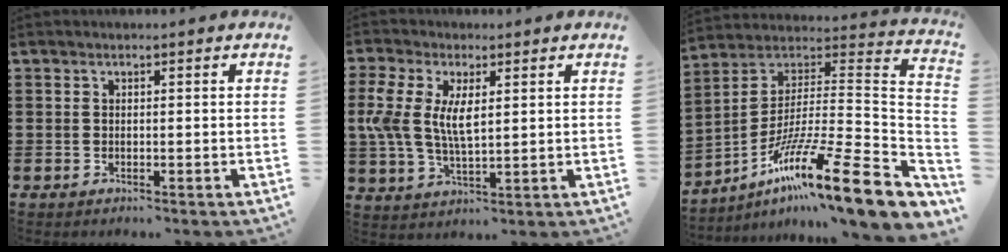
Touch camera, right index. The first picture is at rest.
{"total": 7.3, "force": [1.3, 3.4, 6.3], "torque": [-0.148, 0.001, 0.018]}
{"total": 16.7, "force": [-10.0, 1.3, 13.3], "torque": [-0.225, -0.012, -0.184]}